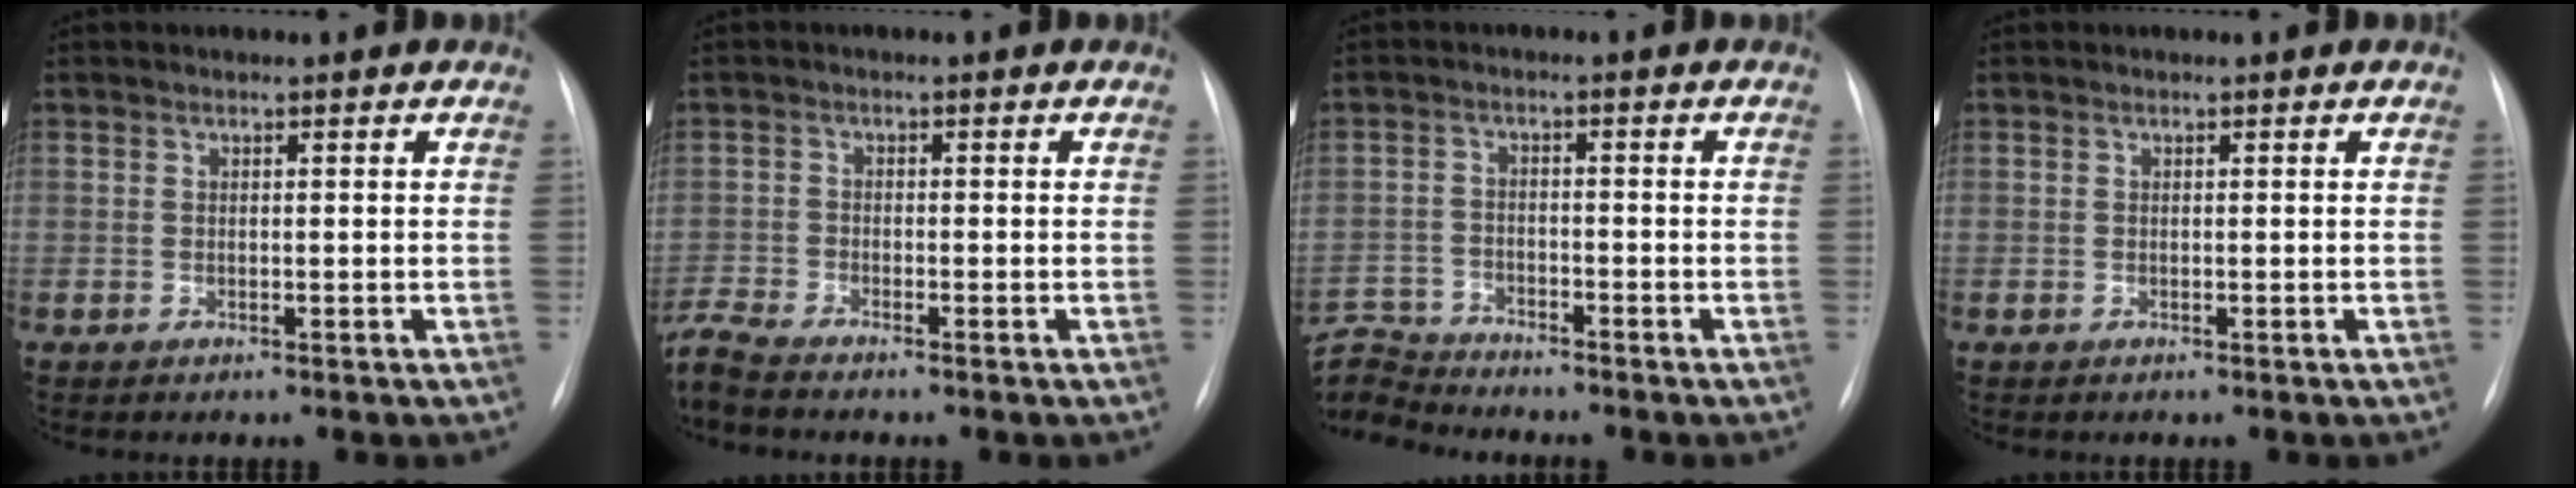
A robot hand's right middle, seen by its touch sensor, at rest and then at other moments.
{"total": 4.4, "force": [-4.2, -0.5, 1.3], "torque": [-0.036, -0.016, -0.086]}
{"total": 7.4, "force": [-7.4, 0.3, -0.5], "torque": [0.001, 0.006, -0.147]}
{"total": 0.0}